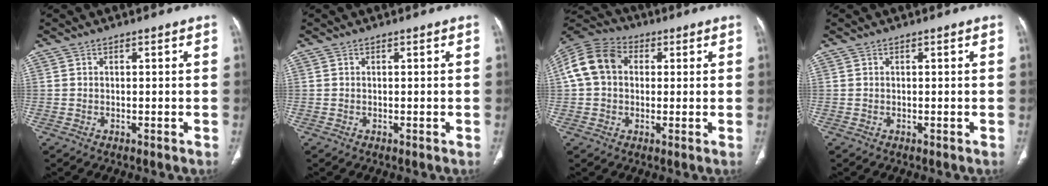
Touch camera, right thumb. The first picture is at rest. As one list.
[{"total": 0.0}, {"total": 12.1, "force": [1.9, 9.4, 7.5], "torque": [-0.143, 0.031, 0.026]}, {"total": 0.0}]